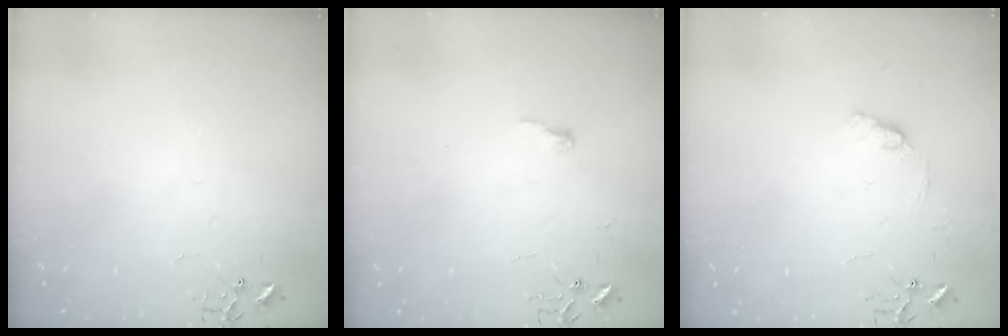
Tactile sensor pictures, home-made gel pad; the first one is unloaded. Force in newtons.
{"total": 4.4, "press": 4.4, "slide": 0.4}
{"total": 7.2, "press": 7.1, "slide": 0.8}